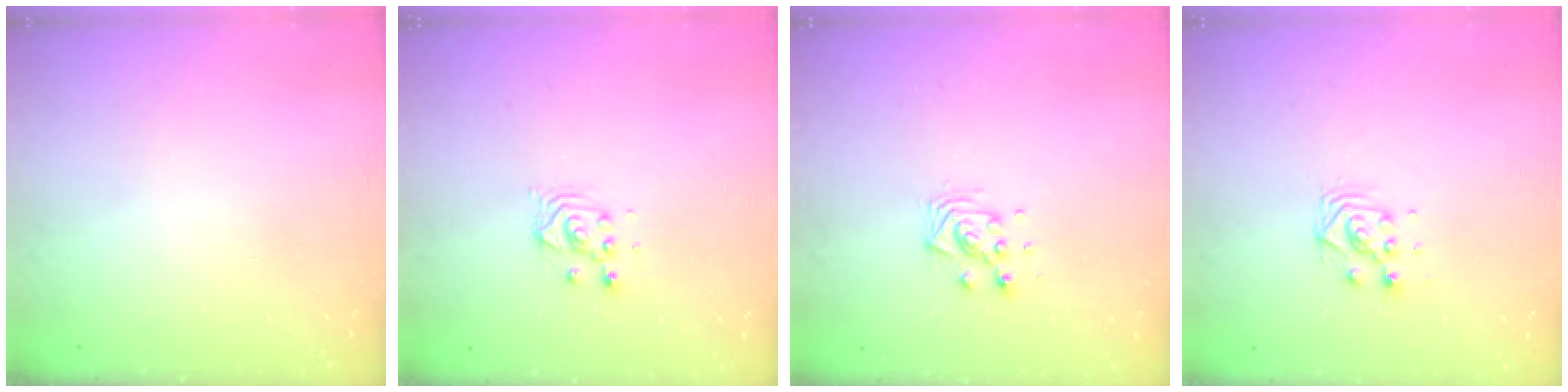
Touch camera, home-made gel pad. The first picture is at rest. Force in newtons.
{"total": 2.8, "press": 2.8, "slide": 0.1}
{"total": 6.1, "press": 6.1, "slide": 0.5}
{"total": 4.6, "press": 4.6, "slide": 0.2}